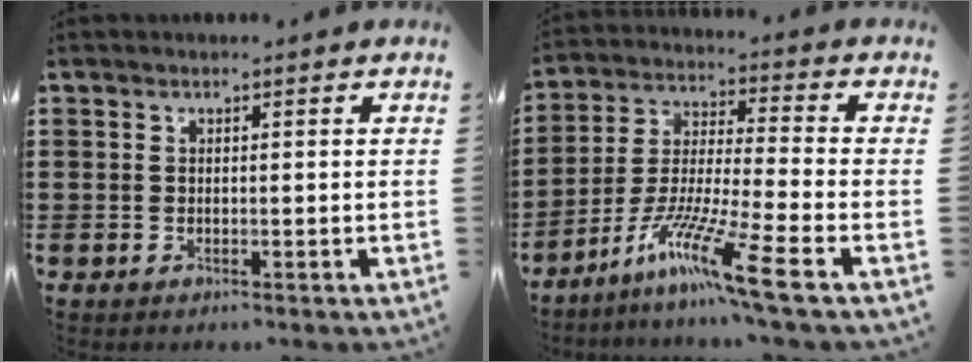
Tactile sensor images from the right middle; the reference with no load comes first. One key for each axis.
{"total": 11.5, "fx": -7.6, "fy": 0.3, "fz": 8.6, "tx": -0.175, "ty": -0.007, "tz": -0.151}